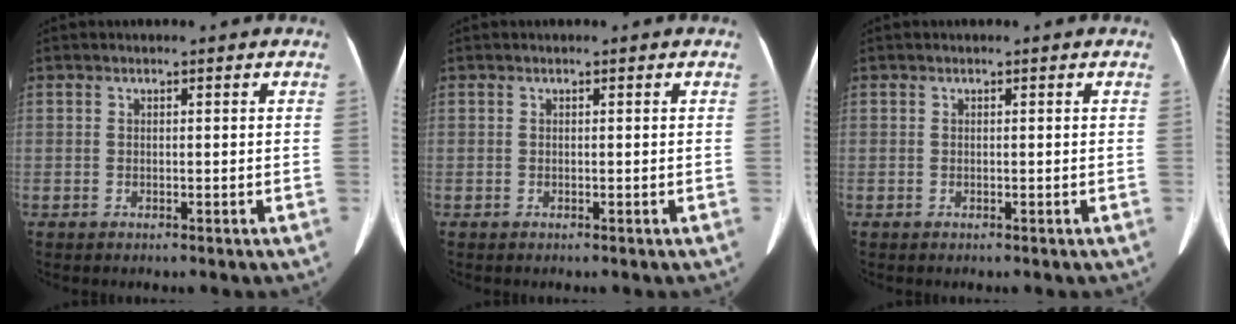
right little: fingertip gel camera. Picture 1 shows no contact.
{"total": 0.0}
{"total": 0.0}